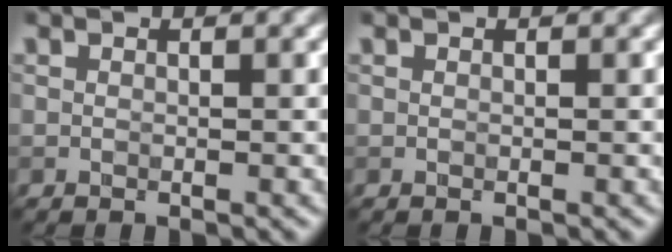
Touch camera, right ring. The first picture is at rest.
{"total": 0.0}